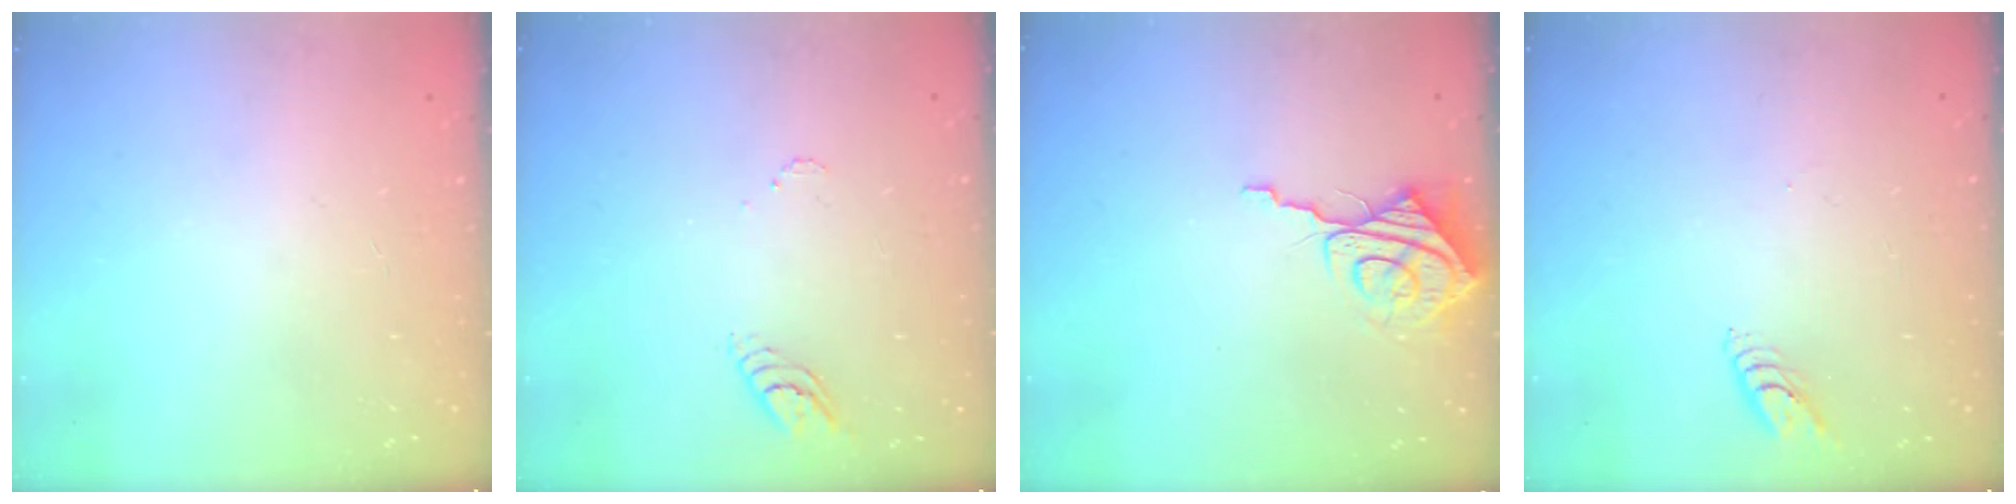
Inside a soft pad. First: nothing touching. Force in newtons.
{"total": 3.5, "press": 3.5, "slide": 0.3}
{"total": 8.4, "press": 8.4, "slide": 0.8}
{"total": 3.1, "press": 3.1, "slide": 0.4}